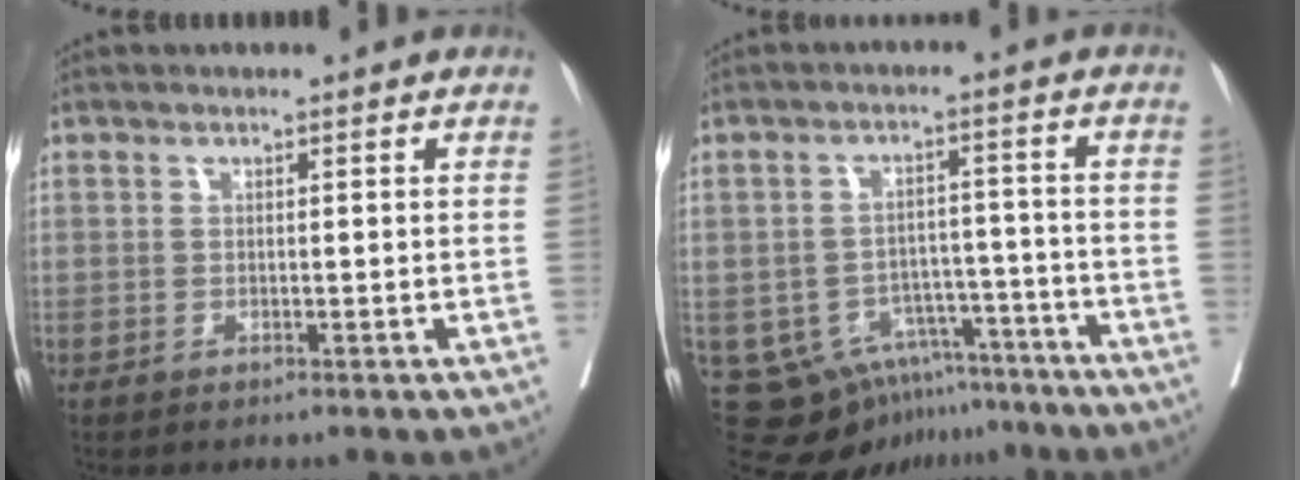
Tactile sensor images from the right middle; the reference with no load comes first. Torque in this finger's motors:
{"motor_torque": [-0.39, -0.35, -0.17, -0.03]}